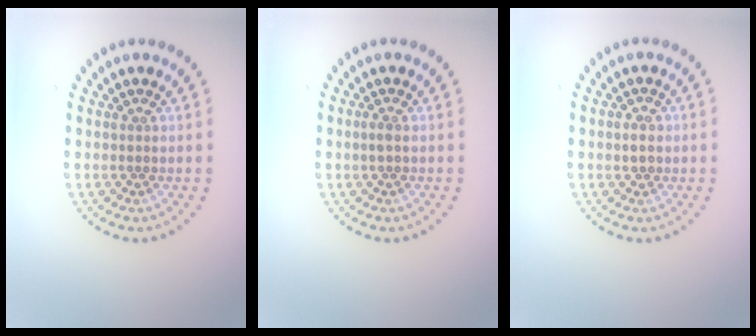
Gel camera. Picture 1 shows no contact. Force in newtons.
{"total": 0.9, "press": 0.8, "slide": 0.2}
{"total": 1.5, "press": 1.5, "slide": 0.4}